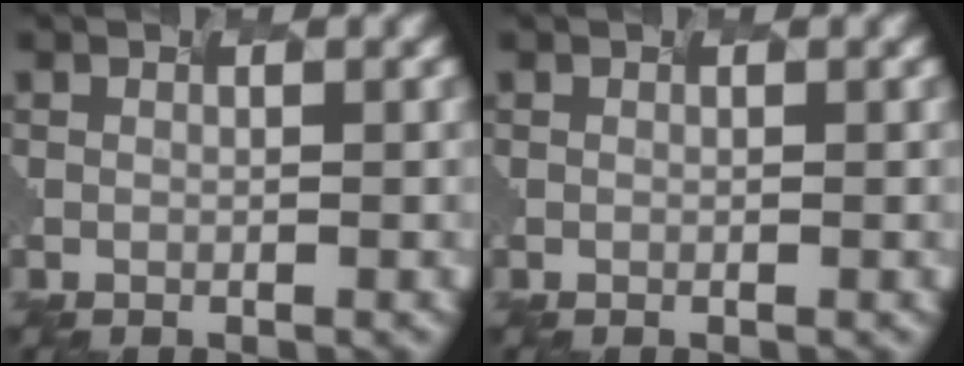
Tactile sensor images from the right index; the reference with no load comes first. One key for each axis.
{"total": 0.0}